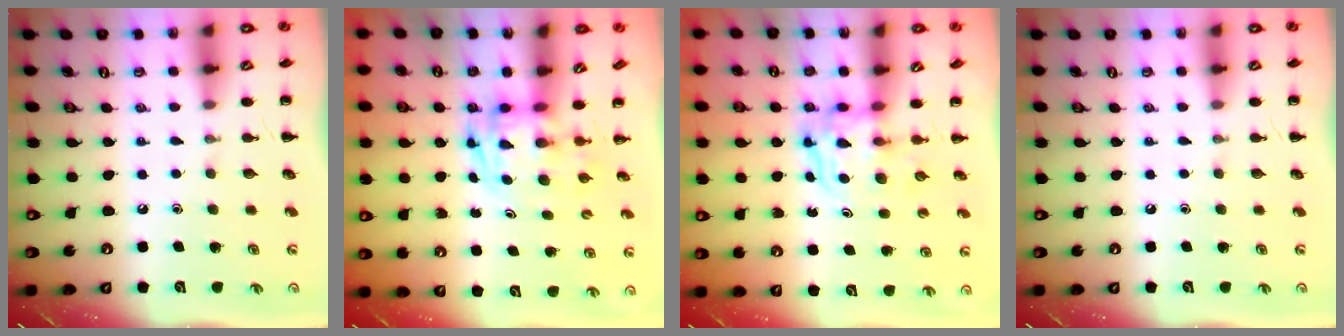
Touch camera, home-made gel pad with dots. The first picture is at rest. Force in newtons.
{"total": 2.8, "press": 2.8, "slide": 0.5}
{"total": 3.6, "press": 3.6, "slide": 0.2}
{"total": 0.0}